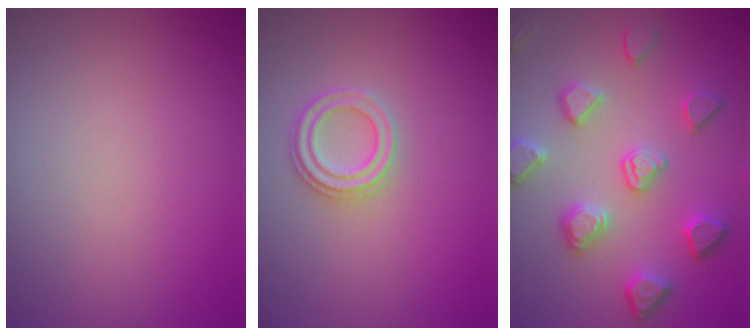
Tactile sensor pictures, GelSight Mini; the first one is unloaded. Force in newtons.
{"total": 2.3, "press": 2.2, "slide": 0.5}
{"total": 4.6, "press": 4.1, "slide": 2.1}